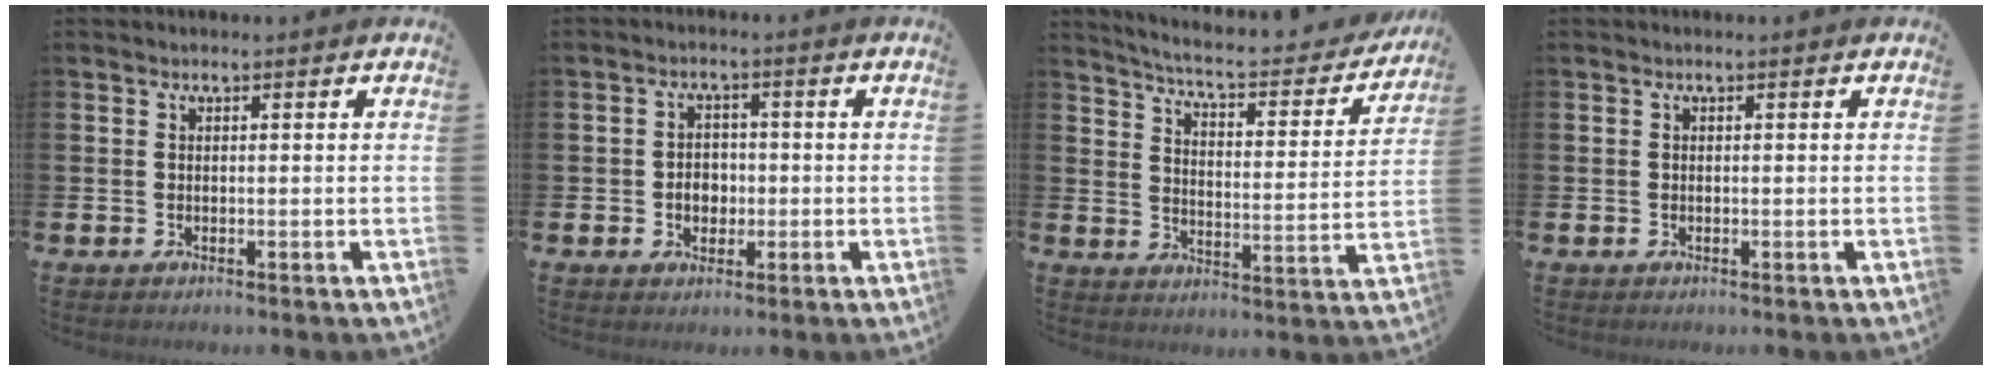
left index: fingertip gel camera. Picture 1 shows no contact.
{"total": 3.1, "force": [-0.6, 2.5, 1.7], "torque": [-0.019, -0.001, -0.018]}
{"total": 5.5, "force": [5.1, 0.5, 1.9], "torque": [-0.059, -0.045, 0.079]}
{"total": 0.0}